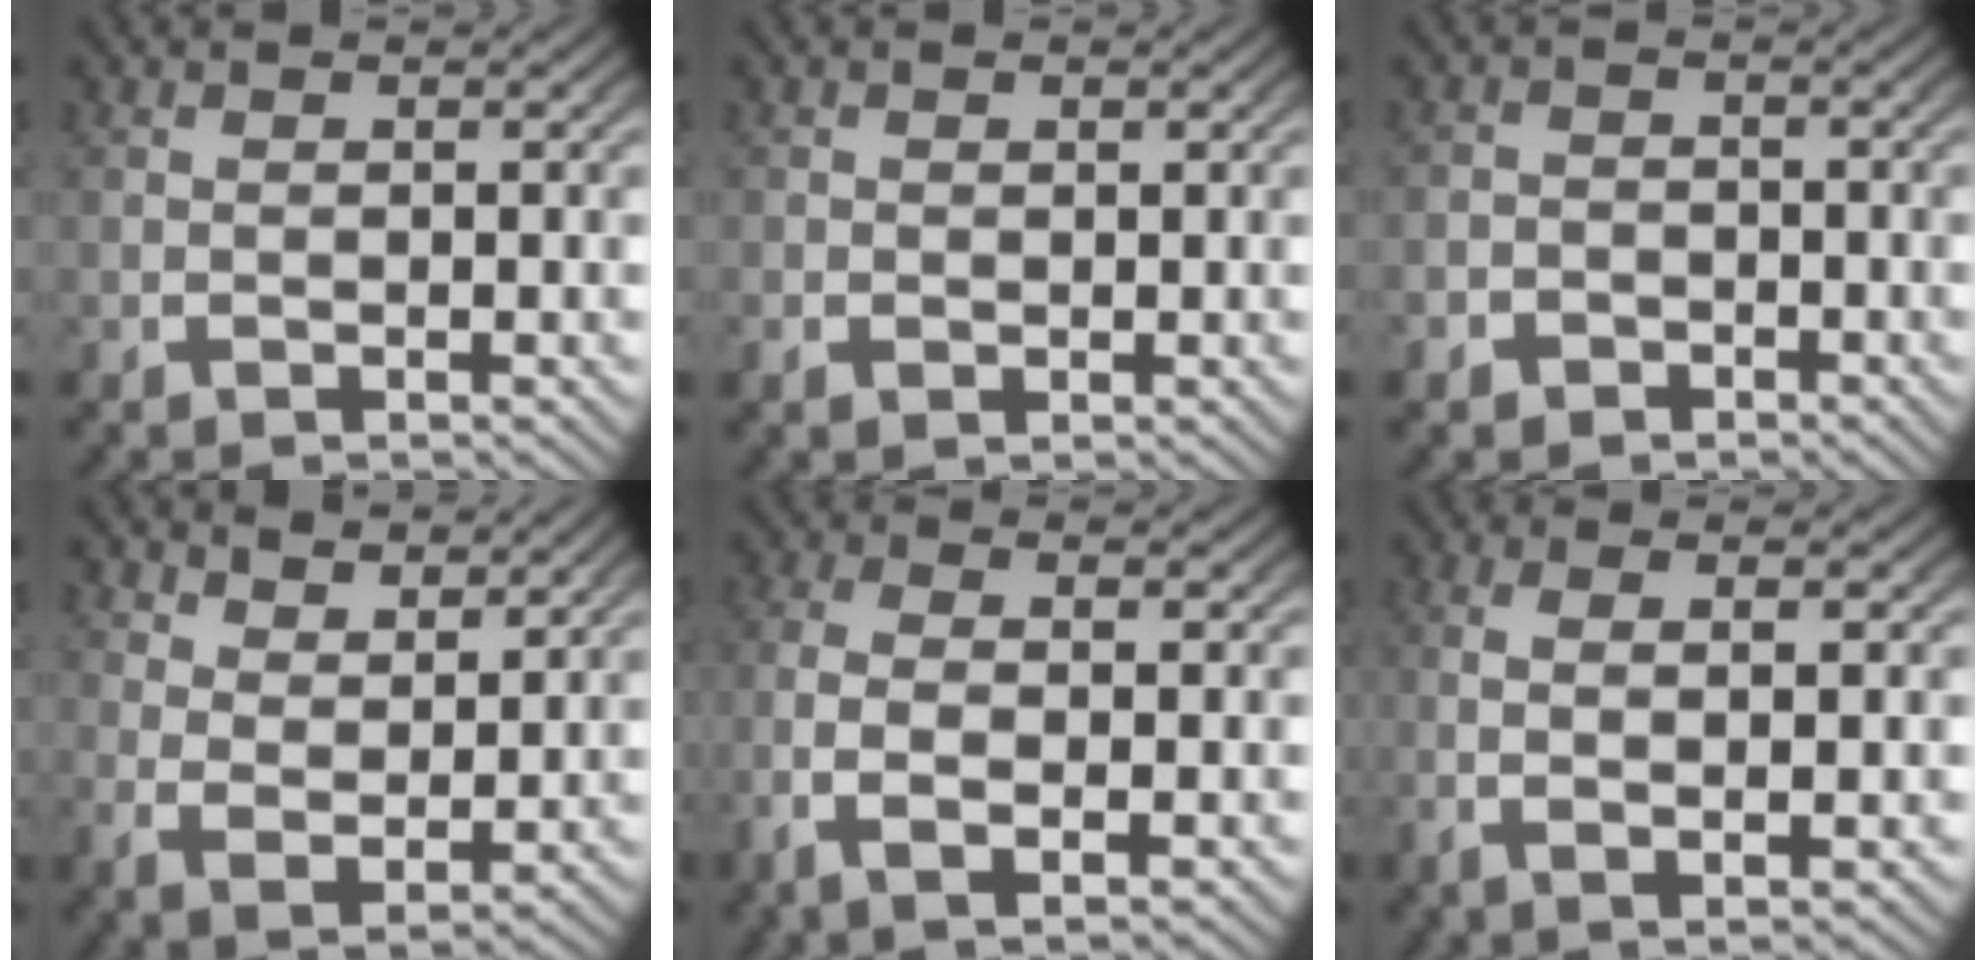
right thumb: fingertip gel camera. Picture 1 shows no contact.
{"total": 0.9, "force": [0.1, 0.9, 0.4], "torque": [-0.003, -0.003, 0.004]}
{"total": 2.4, "force": [-1.5, 1.8, 0.1], "torque": [0.005, -0.007, -0.028]}
{"total": 3.9, "force": [2.1, 2.3, 2.3], "torque": [-0.049, -0.019, 0.052]}
{"total": 5.2, "force": [-0.7, 2.5, 4.6], "torque": [-0.110, -0.010, -0.005]}
{"total": 4.4, "force": [0.3, 1.3, 4.2], "torque": [-0.087, -0.002, 0.012]}